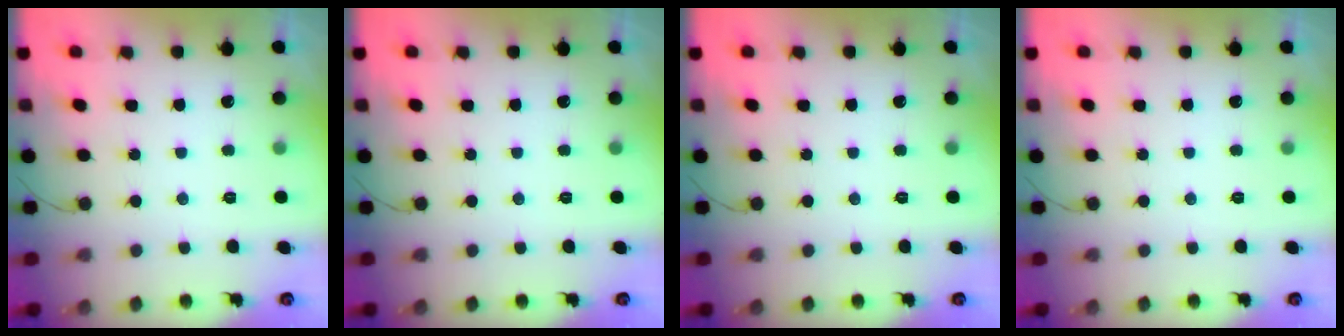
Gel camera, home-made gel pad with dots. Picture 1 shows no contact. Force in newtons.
{"total": 0.0}
{"total": 0.0}
{"total": 0.0}